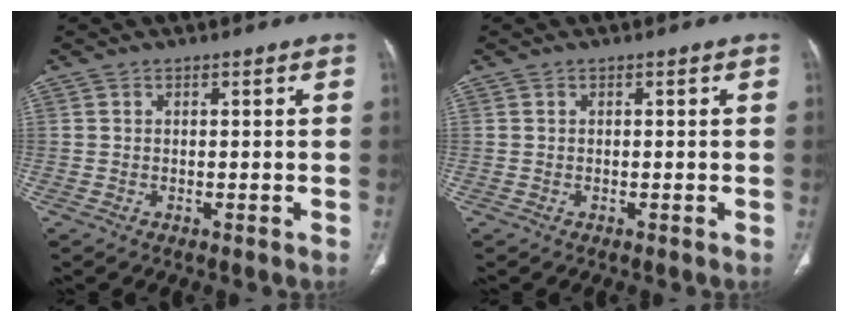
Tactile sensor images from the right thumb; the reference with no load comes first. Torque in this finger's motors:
{"motor_torque": [0.13, 0.12, -0.11, 0.07, 0.03]}